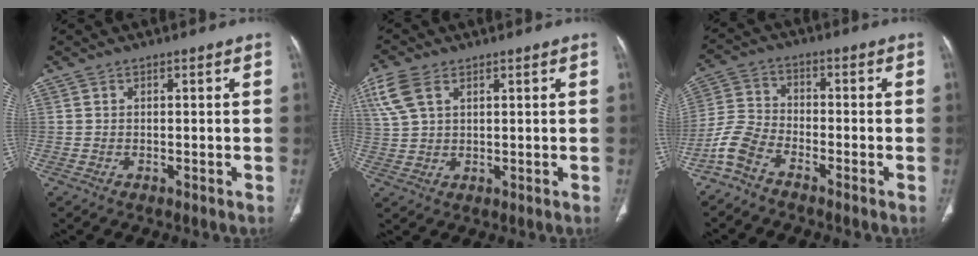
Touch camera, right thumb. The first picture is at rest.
{"total": 7.2, "force": [3.5, 4.1, 4.8], "torque": [-0.120, 0.006, 0.076]}
{"total": 6.2, "force": [-4.6, 2.7, 3.1], "torque": [-0.075, 0.024, -0.106]}